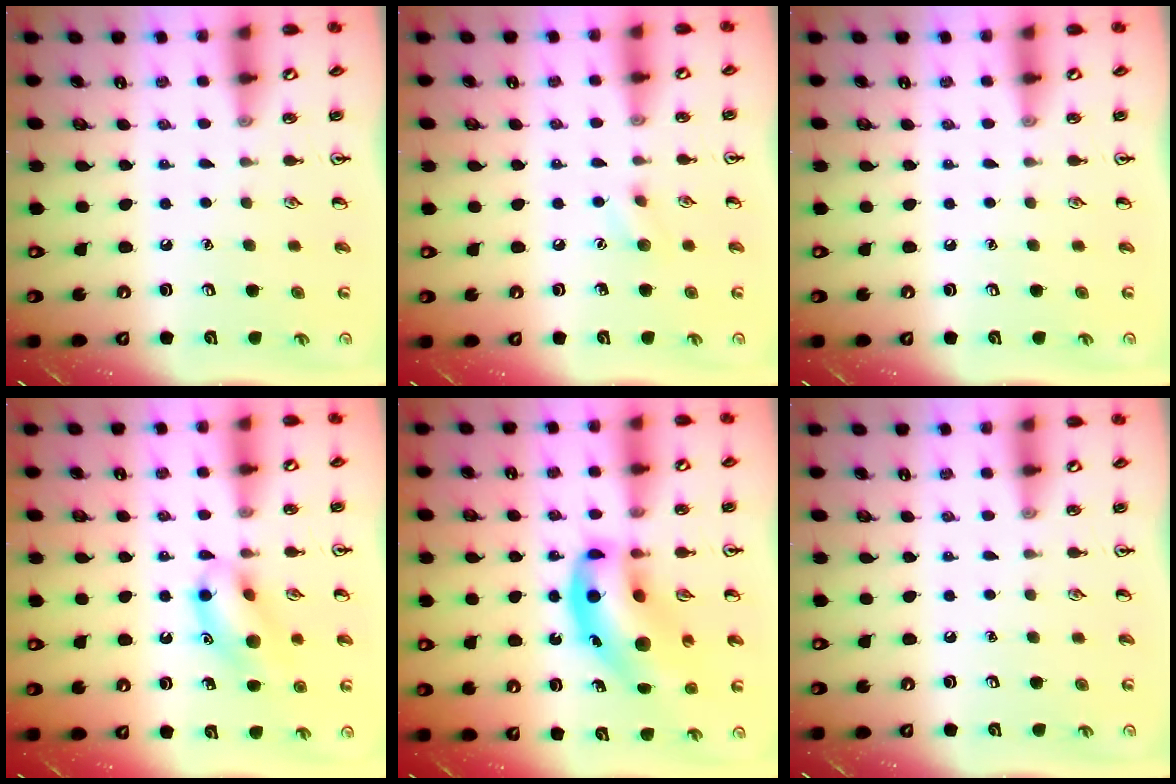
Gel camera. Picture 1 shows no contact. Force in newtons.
{"total": 5.7, "press": 5.5, "slide": 1.7}
{"total": 0.0}
{"total": 12.8, "press": 12.8, "slide": 1.1}
{"total": 16.2, "press": 15.6, "slide": 4.3}
{"total": 0.0}